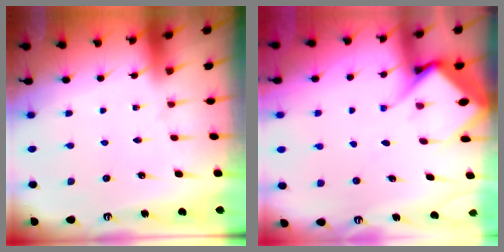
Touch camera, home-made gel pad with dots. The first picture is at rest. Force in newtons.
{"total": 9.0, "press": 8.9, "slide": 1.2}